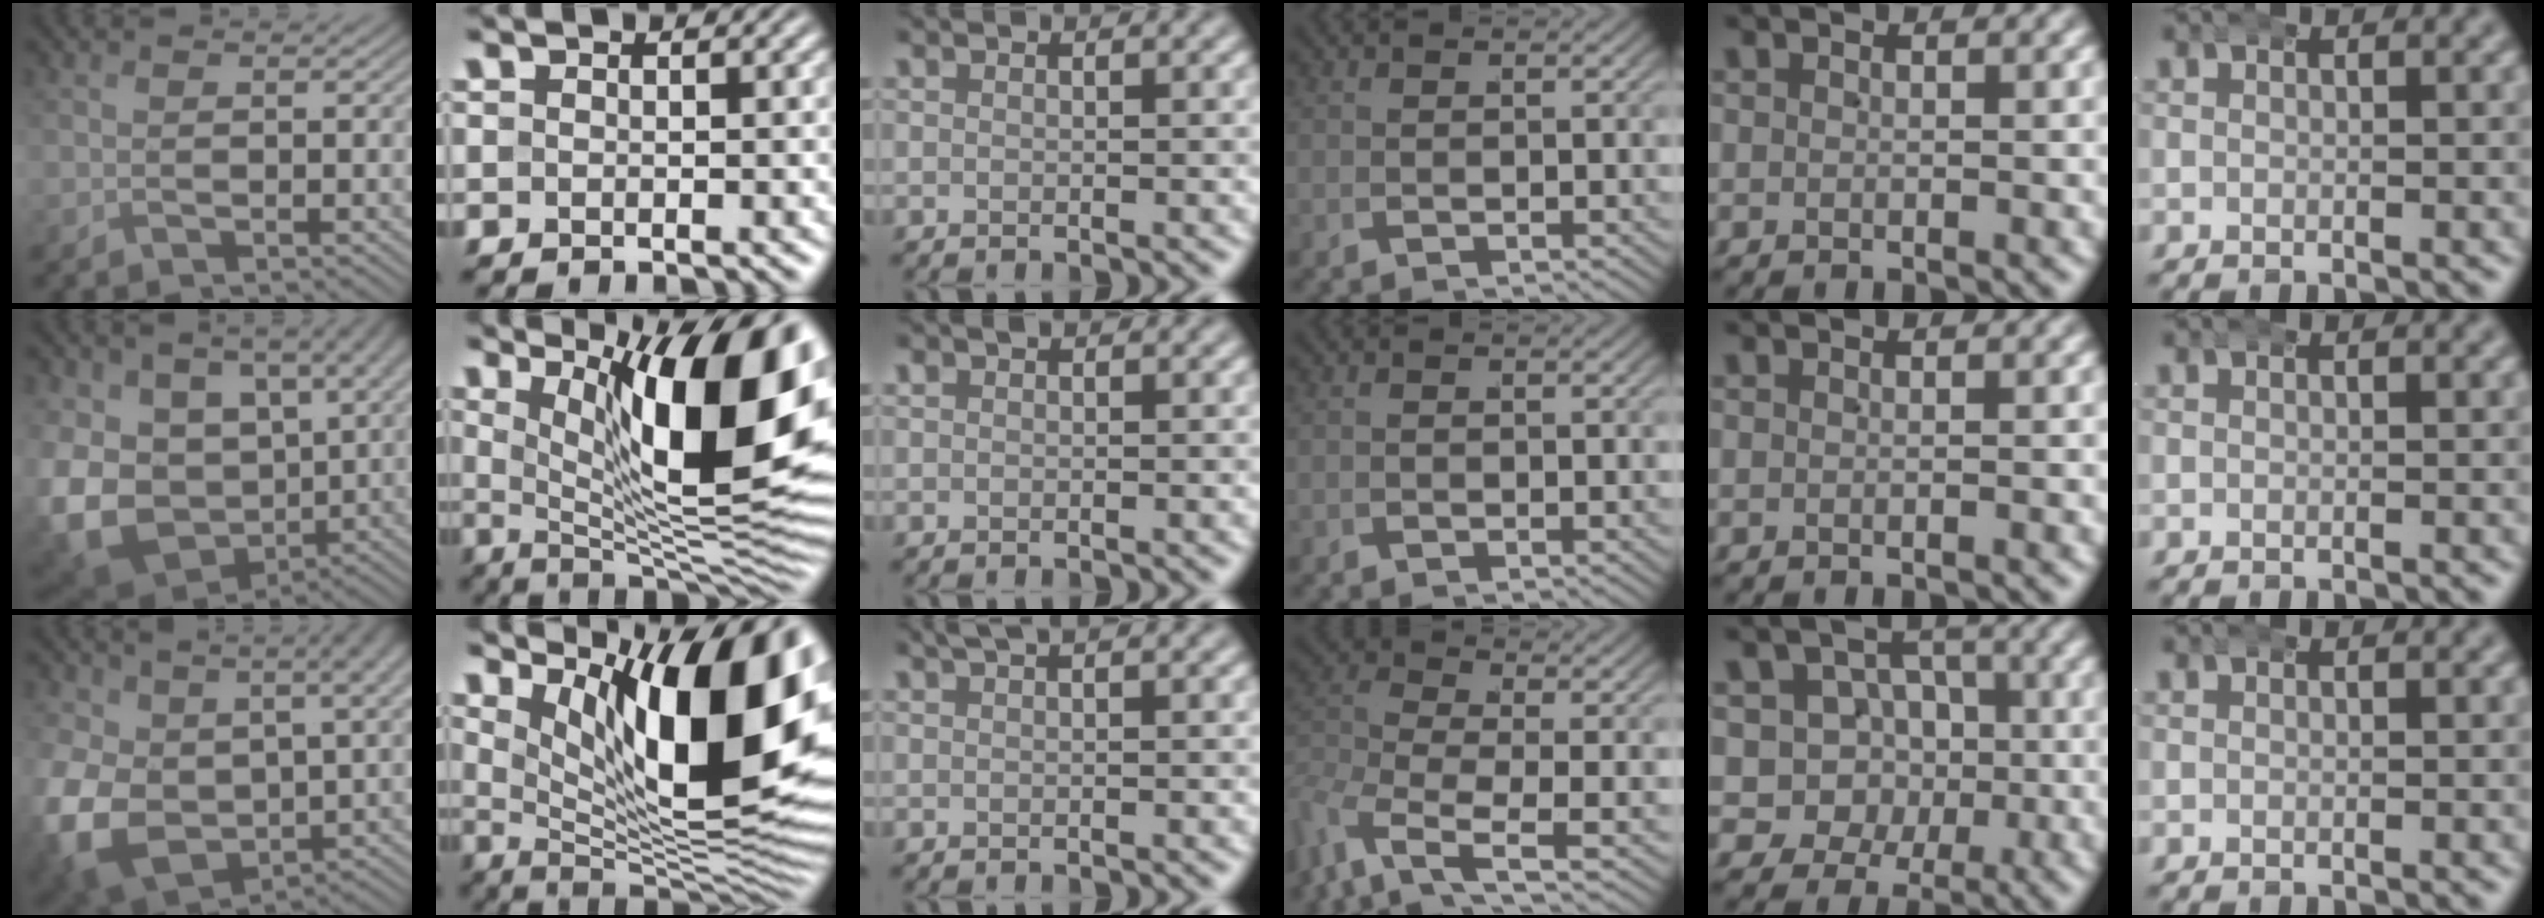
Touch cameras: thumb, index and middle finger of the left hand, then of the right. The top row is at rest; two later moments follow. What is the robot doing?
{"motion": "wrap", "object": "aluminum foil"}